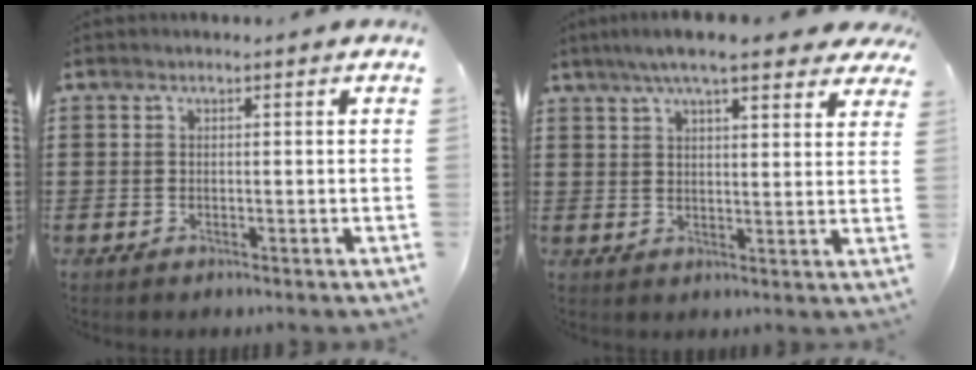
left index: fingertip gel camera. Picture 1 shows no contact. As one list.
[{"total": 7.7, "force": [6.2, 1.0, 4.5], "torque": [-0.094, -0.009, 0.110]}]